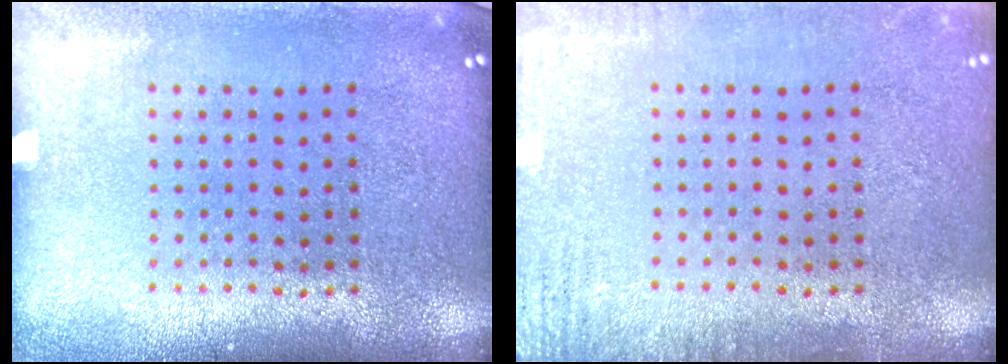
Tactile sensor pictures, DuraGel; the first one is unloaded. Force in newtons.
{"total": 2.3, "press": 2.2, "slide": 0.4}